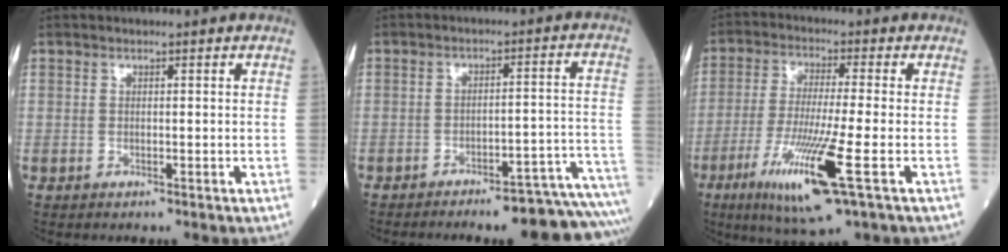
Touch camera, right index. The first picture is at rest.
{"total": 15.0, "force": [-13.8, -0.4, 5.9], "torque": [-0.011, 0.017, -0.174]}
{"total": 13.2, "force": [-5.3, 0.1, 12.1], "torque": [-0.244, -0.034, -0.095]}